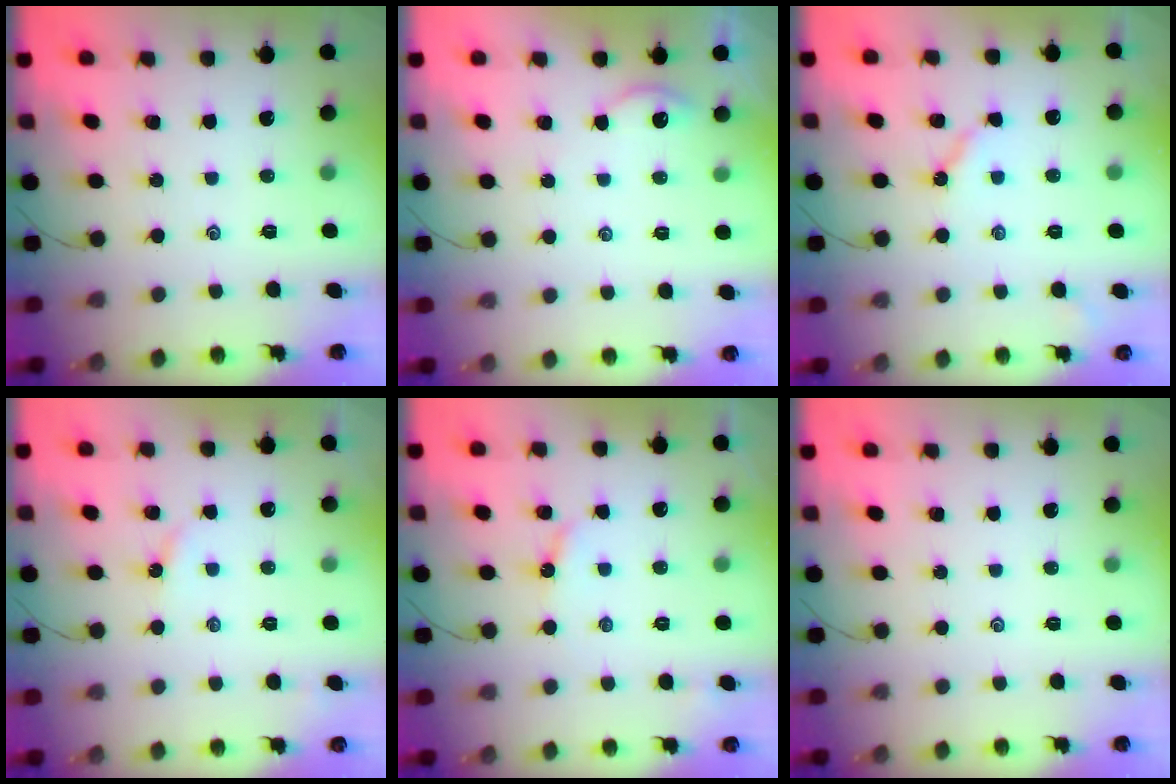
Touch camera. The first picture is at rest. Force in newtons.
{"total": 4.5, "press": 4.5, "slide": 0.3}
{"total": 5.3, "press": 5.2, "slide": 0.7}
{"total": 2.3, "press": 2.3, "slide": 0.4}
{"total": 3.4, "press": 3.4, "slide": 0.0}
{"total": 0.0}